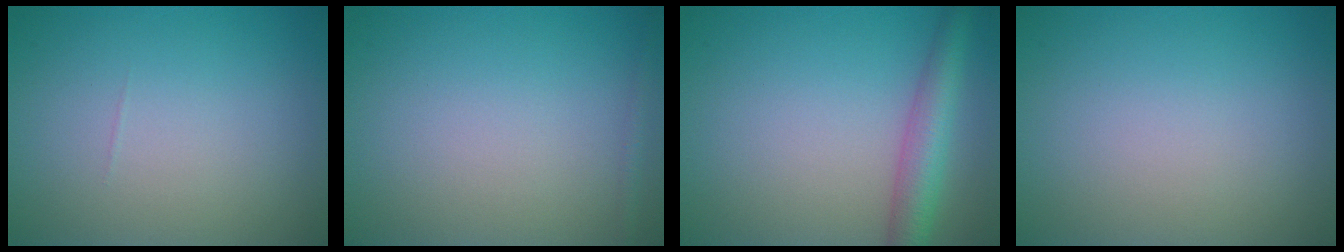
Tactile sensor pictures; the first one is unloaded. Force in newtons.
{"total": 0.8, "press": 0.8, "slide": 0.0}
{"total": 4.2, "press": 4.2, "slide": 0.2}
{"total": 0.0}